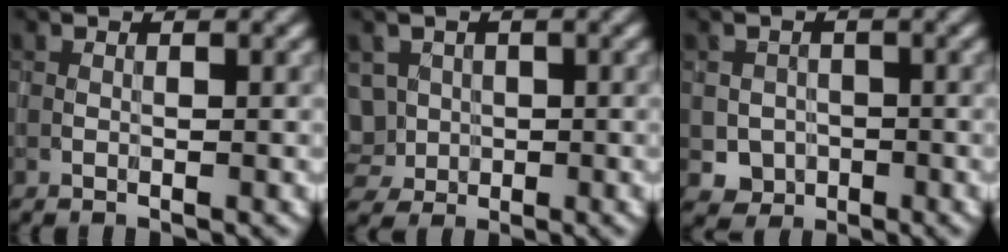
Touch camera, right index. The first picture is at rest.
{"total": 3.4, "force": [-0.3, 3.2, 1.1], "torque": [-0.018, 0.010, -0.002]}
{"total": 2.3, "force": [-0.6, 2.2, 0.4], "torque": [0.001, -0.001, -0.010]}